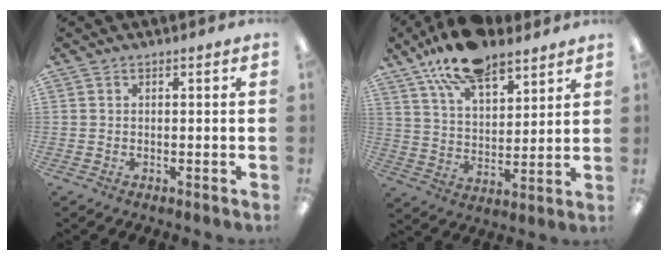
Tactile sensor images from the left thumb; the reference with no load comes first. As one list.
[{"total": 15.3, "force": [11.3, 6.7, 7.7], "torque": [-0.141, -0.054, 0.204]}]